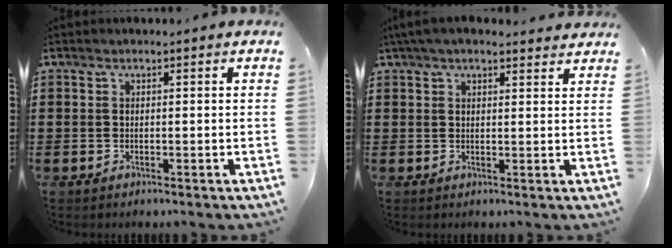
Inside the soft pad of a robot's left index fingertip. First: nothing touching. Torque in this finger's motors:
{"motor_torque": [1.66, -0.48, 0.77, 0.13]}